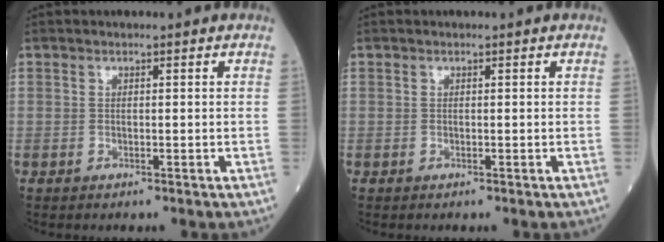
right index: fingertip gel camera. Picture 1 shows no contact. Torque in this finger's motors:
{"motor_torque": [0.00, 0.00, 0.00, -0.01]}